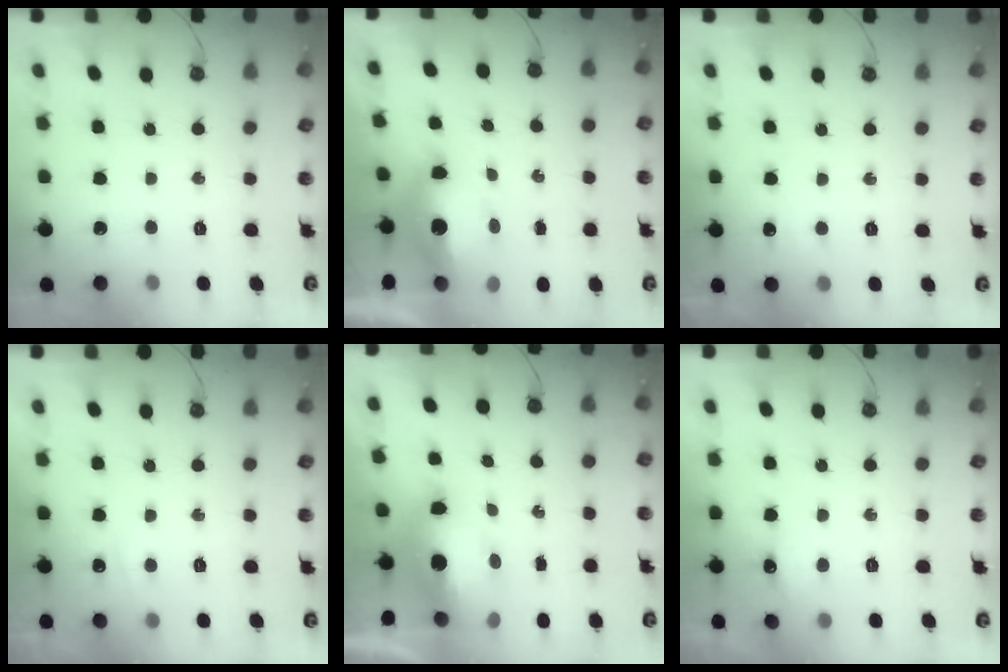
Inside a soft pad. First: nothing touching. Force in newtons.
{"total": 8.9, "press": 8.9, "slide": 0.8}
{"total": 3.7, "press": 3.6, "slide": 0.9}
{"total": 3.2, "press": 3.2, "slide": 0.5}
{"total": 11.2, "press": 11.1, "slide": 1.5}
{"total": 5.5, "press": 5.4, "slide": 0.9}